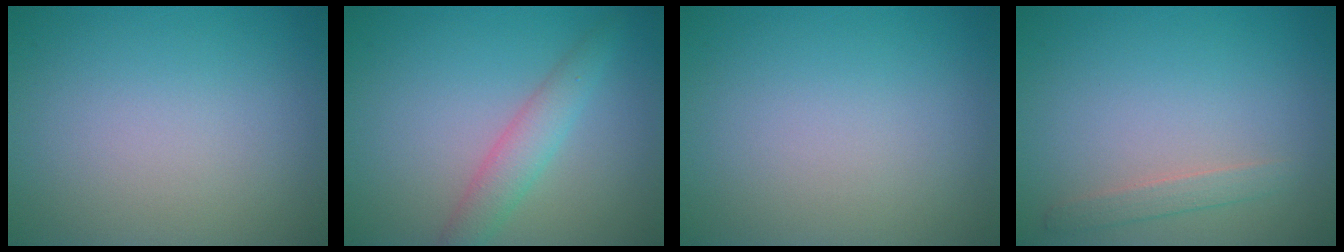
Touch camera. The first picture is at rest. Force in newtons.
{"total": 2.9, "press": 2.9, "slide": 0.1}
{"total": 0.0}
{"total": 1.4, "press": 1.4, "slide": 0.0}